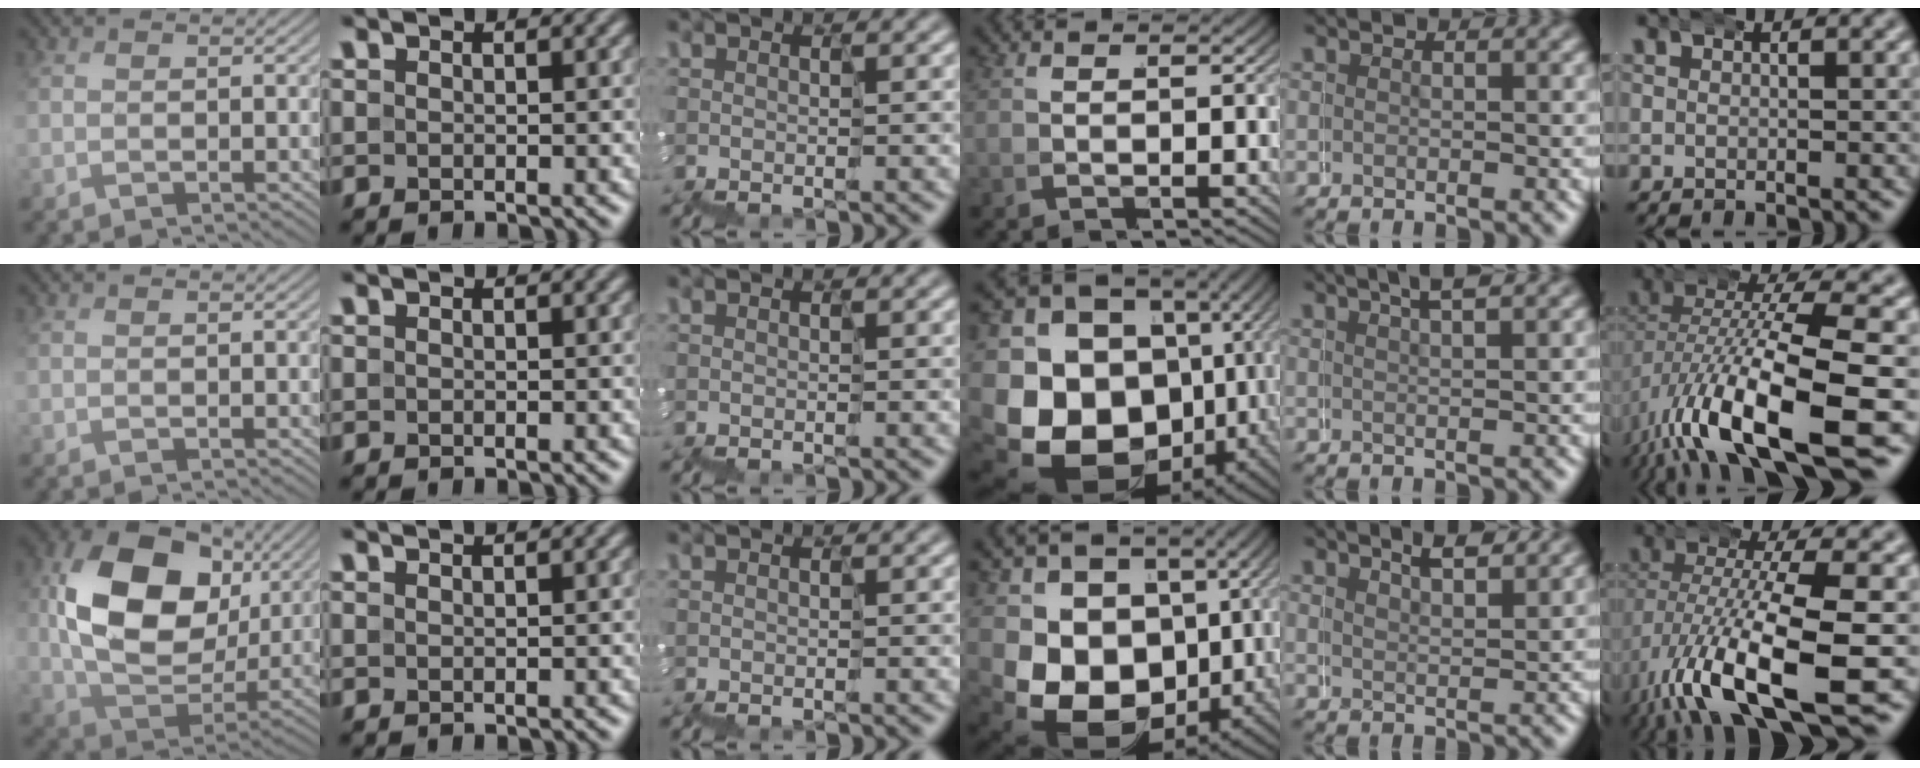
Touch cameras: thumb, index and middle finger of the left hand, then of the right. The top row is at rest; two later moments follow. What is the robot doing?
{"motion": "wrap", "object": "cloth"}